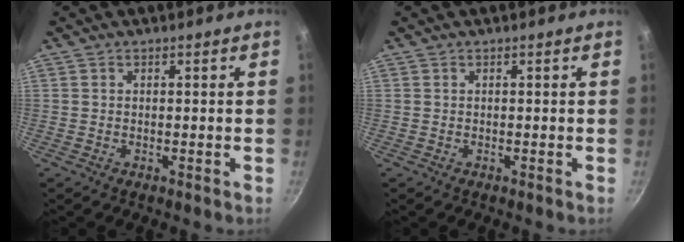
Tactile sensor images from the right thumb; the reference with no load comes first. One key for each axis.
{"total": 0.0}